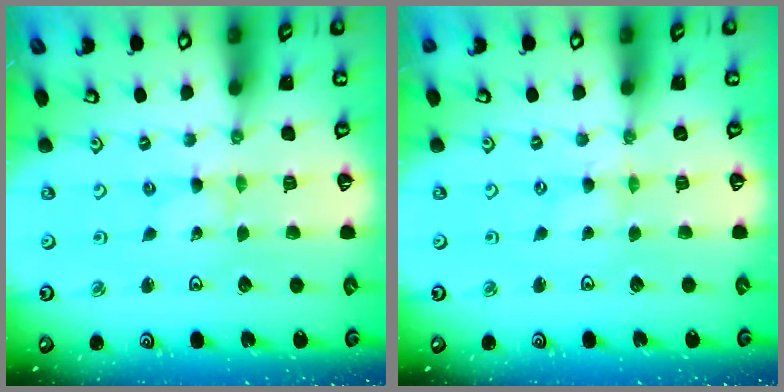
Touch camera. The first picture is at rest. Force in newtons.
{"total": 0.0}